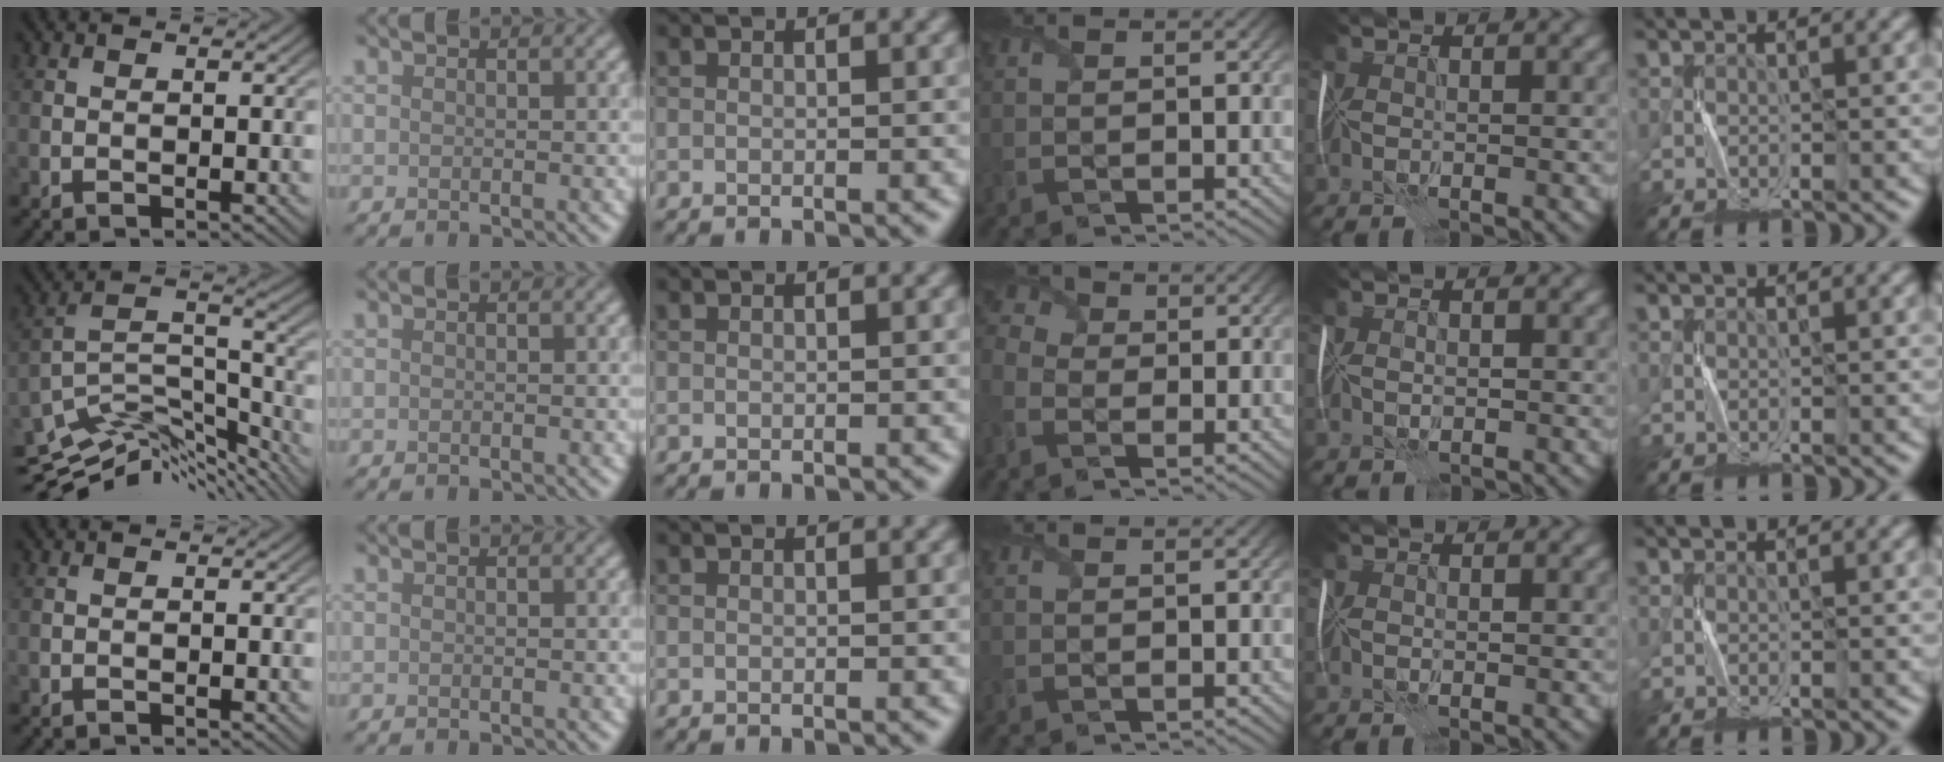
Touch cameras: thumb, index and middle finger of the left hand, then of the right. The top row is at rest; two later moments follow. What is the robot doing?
{"motion": "fold", "object": "plastic wrap"}